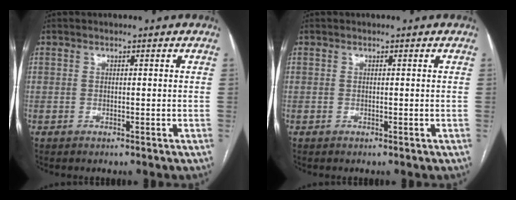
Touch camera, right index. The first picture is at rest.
{"total": 0.0}